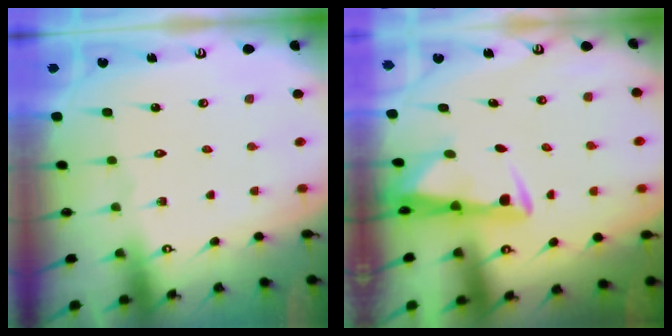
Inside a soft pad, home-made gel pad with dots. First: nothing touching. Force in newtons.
{"total": 2.9, "press": 2.8, "slide": 0.9}